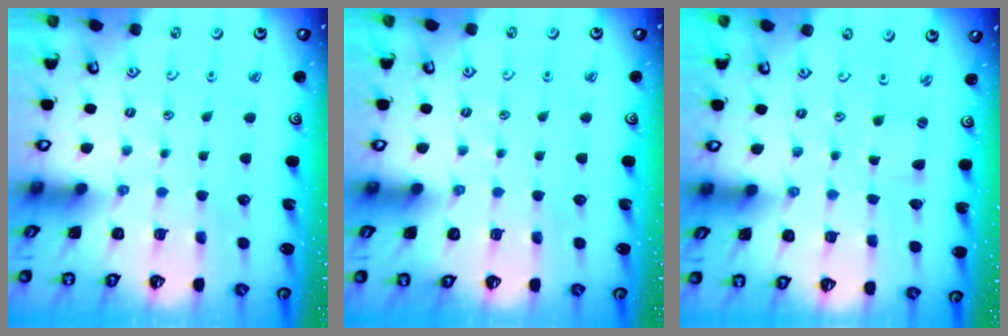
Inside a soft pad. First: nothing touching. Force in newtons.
{"total": 0.0}
{"total": 2.1, "press": 2.1, "slide": 0.3}